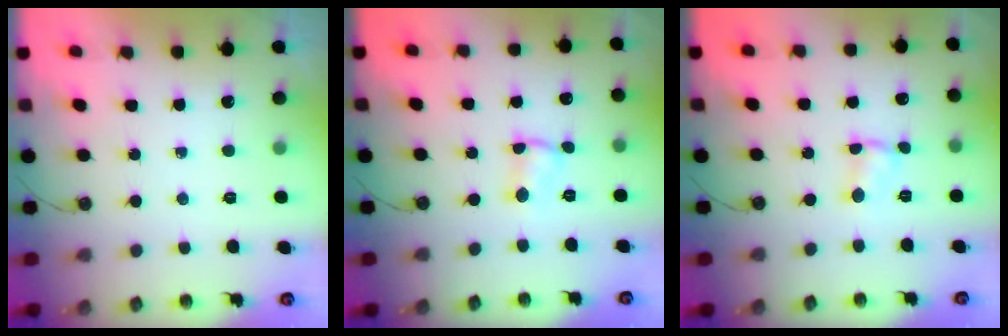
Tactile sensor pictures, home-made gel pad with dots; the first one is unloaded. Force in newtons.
{"total": 1.9, "press": 1.9, "slide": 0.4}
{"total": 2.2, "press": 2.1, "slide": 0.3}